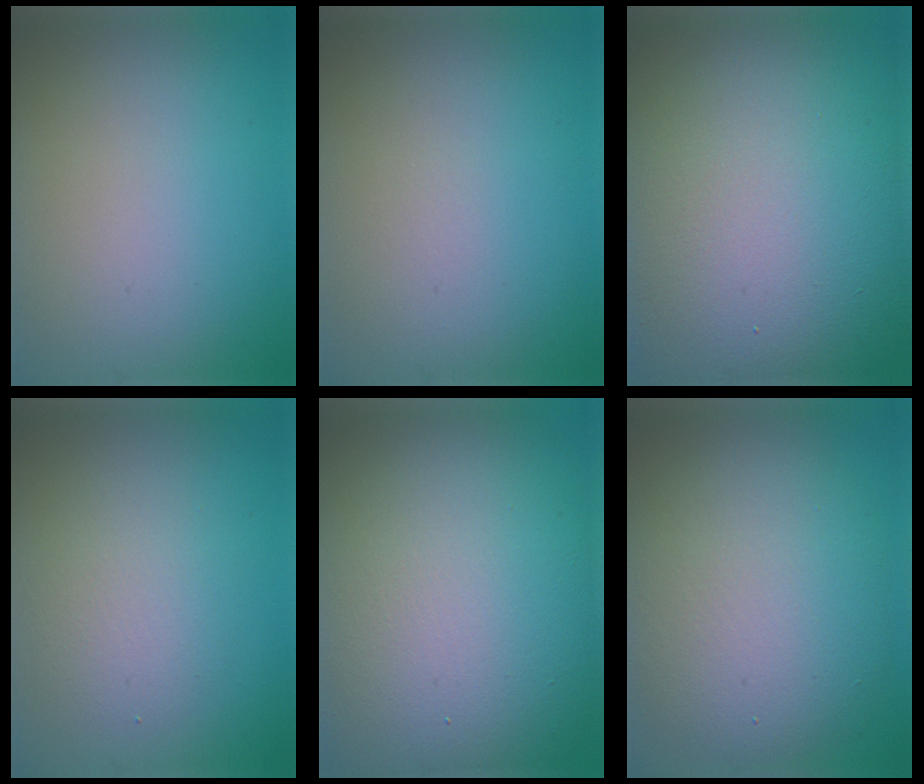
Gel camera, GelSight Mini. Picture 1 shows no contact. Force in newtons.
{"total": 0.0}
{"total": 22.2, "press": 22.2, "slide": 1.3}
{"total": 2.9, "press": 2.9, "slide": 0.1}
{"total": 17.9, "press": 17.8, "slide": 1.3}
{"total": 8.8, "press": 8.8, "slide": 0.7}